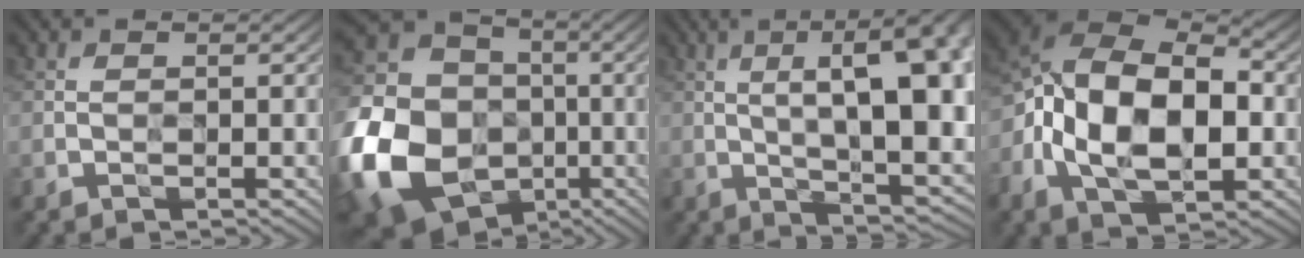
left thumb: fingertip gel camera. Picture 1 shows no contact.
{"total": 23.1, "force": [-7.1, 18.8, 11.3], "torque": [-0.293, -0.047, -0.152]}
{"total": 19.1, "force": [3.1, 6.9, 17.6], "torque": [-0.242, 0.037, 0.048]}
{"total": 15.2, "force": [-1.9, 9.4, 11.8], "torque": [-0.227, -0.005, -0.032]}